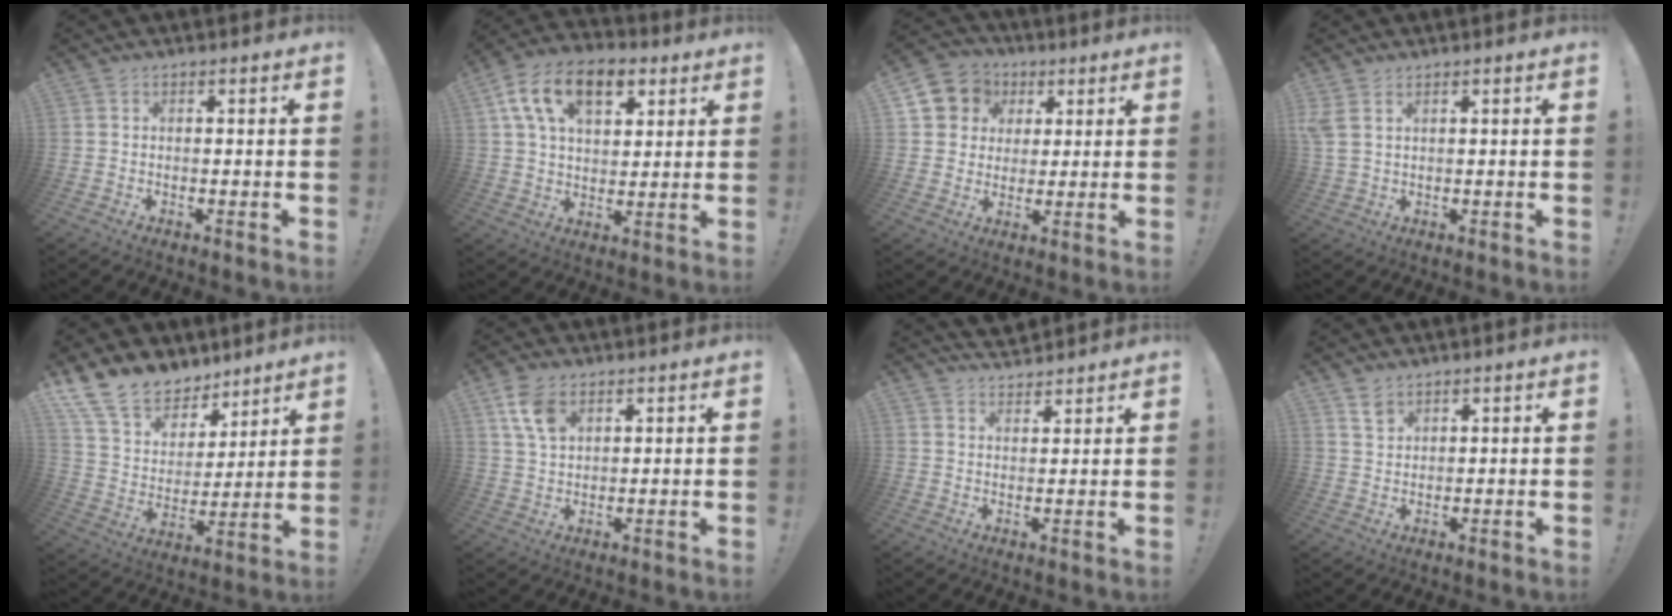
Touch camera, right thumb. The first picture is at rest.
{"total": 16.5, "force": [7.5, 9.7, 11.0], "torque": [-0.180, -0.016, 0.137]}
{"total": 9.2, "force": [2.9, 8.4, 2.3], "torque": [-0.028, -0.012, 0.061]}
{"total": 3.6, "force": [1.9, 1.6, 2.6], "torque": [-0.060, -0.006, 0.036]}
{"total": 15.7, "force": [12.1, 8.7, 5.1], "torque": [-0.100, -0.085, 0.230]}
{"total": 7.9, "force": [3.9, 4.6, 5.1], "torque": [-0.099, -0.010, 0.074]}
{"total": 4.5, "force": [4.3, 1.5, 0.5], "torque": [0.005, -0.029, 0.077]}
{"total": 3.5, "force": [2.6, 2.0, 1.2], "torque": [-0.009, -0.017, 0.046]}